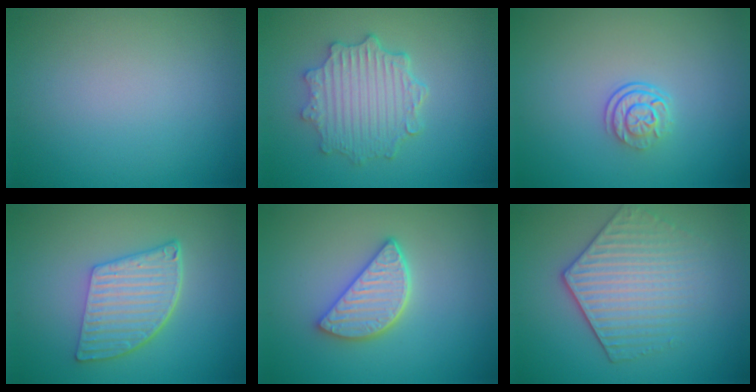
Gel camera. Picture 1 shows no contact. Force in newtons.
{"total": 4.8, "press": 3.9, "slide": 2.8}
{"total": 2.6, "press": 1.8, "slide": 1.9}
{"total": 5.7, "press": 4.2, "slide": 3.8}
{"total": 4.2, "press": 3.4, "slide": 2.5}
{"total": 4.4, "press": 3.7, "slide": 2.4}